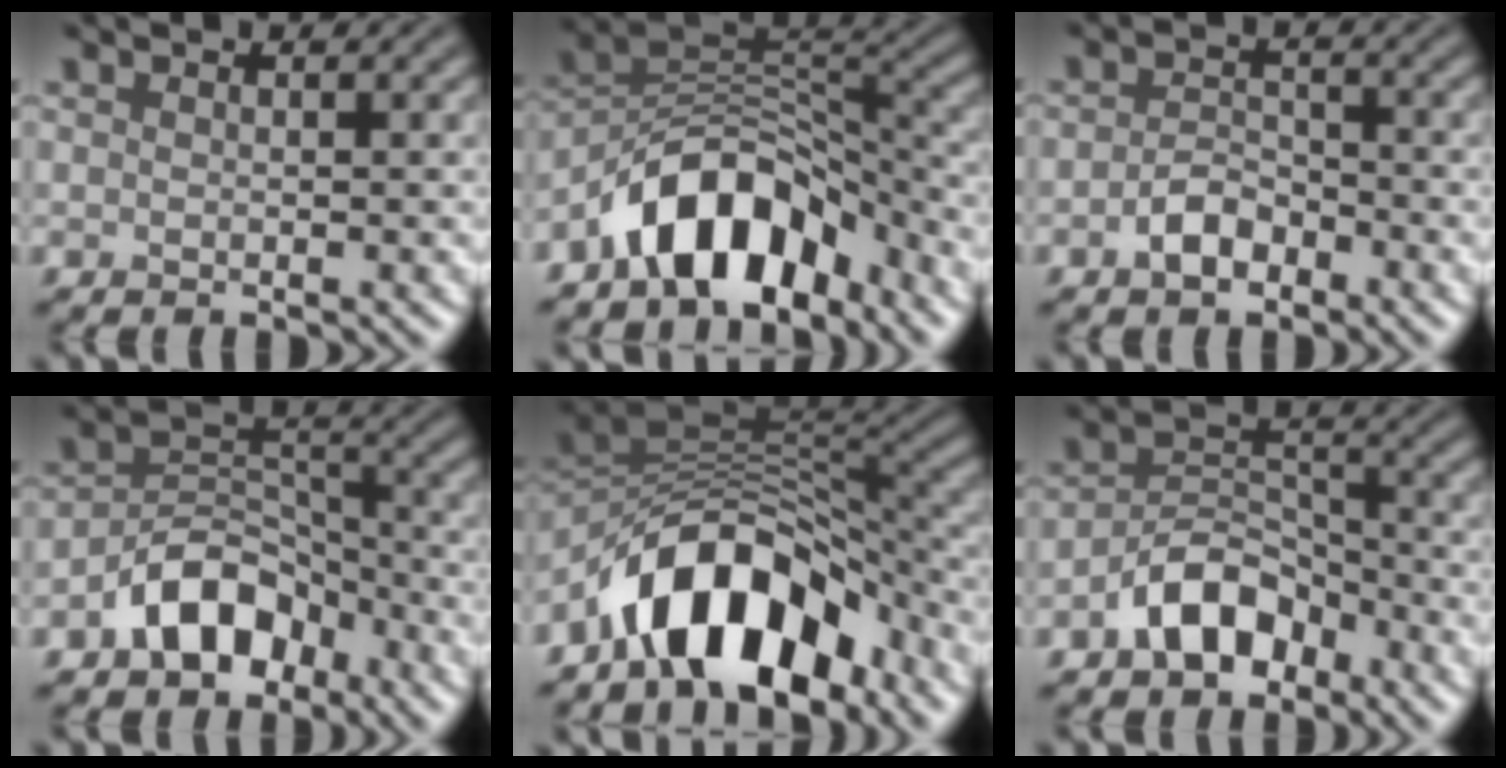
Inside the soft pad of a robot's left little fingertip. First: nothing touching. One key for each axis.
{"total": 8.5, "fx": -5.8, "fy": 4.2, "fz": 4.7, "tx": -0.057, "ty": 0.010, "tz": -0.111}
{"total": 2.6, "fx": -1.5, "fy": 1.5, "fz": 1.5, "tx": -0.026, "ty": 0.008, "tz": -0.031}
{"total": 5.9, "fx": -3.6, "fy": 3.6, "fz": 3.1, "tx": -0.041, "ty": 0.010, "tz": -0.072}
{"total": 10.6, "fx": -6.6, "fy": 5.1, "fz": 6.6, "tx": -0.086, "ty": 0.013, "tz": -0.122}
{"total": 5.3, "fx": -3.3, "fy": 3.0, "fz": 2.9, "tx": -0.042, "ty": 0.012, "tz": -0.068}